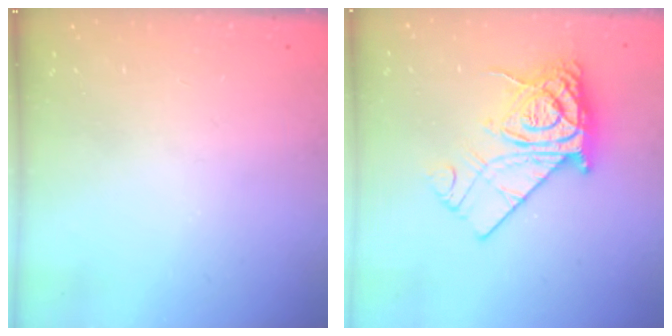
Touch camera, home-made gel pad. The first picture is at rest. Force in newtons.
{"total": 12.9, "press": 12.8, "slide": 1.1}